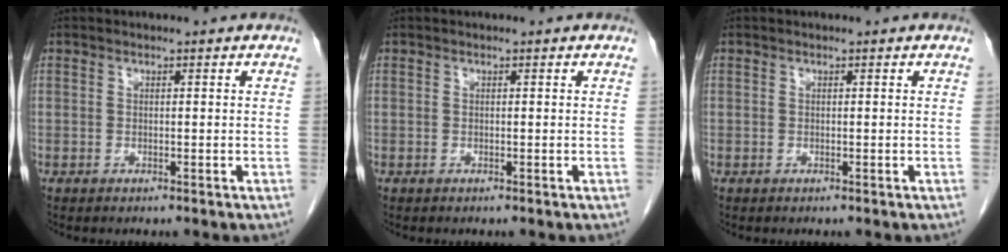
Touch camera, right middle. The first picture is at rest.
{"total": 0.0}
{"total": 0.0}